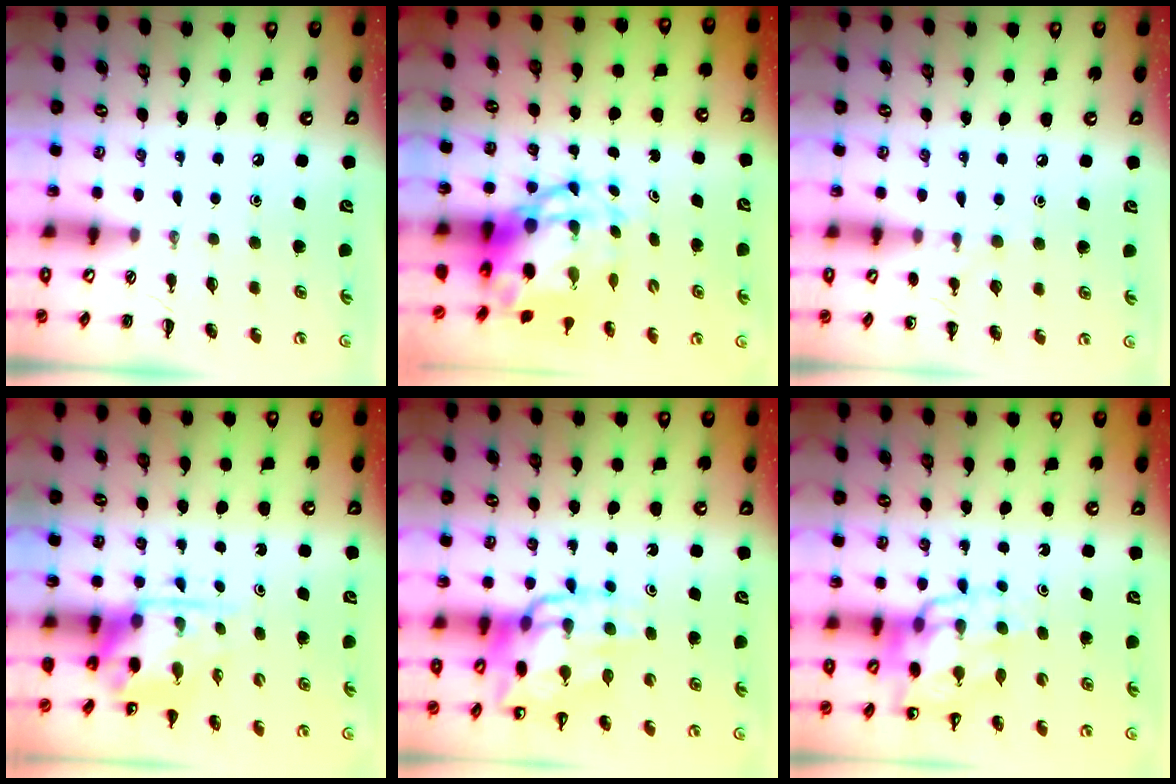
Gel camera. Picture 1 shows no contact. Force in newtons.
{"total": 8.1, "press": 7.8, "slide": 2.0}
{"total": 6.8, "press": 6.6, "slide": 1.8}
{"total": 3.7, "press": 3.7, "slide": 0.6}
{"total": 13.2, "press": 12.7, "slide": 3.6}
{"total": 13.9, "press": 13.4, "slide": 3.8}